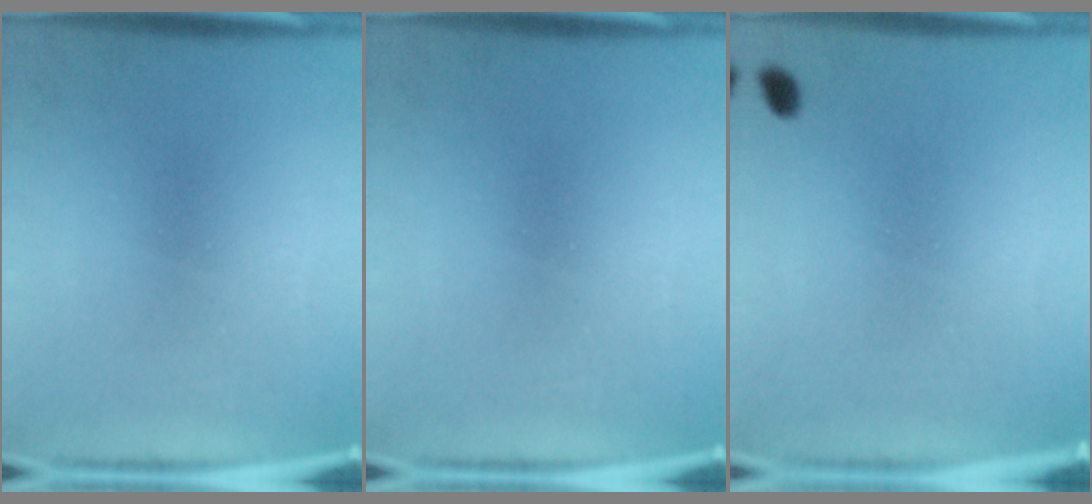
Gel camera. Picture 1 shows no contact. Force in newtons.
{"total": 0.0}
{"total": 1.2}